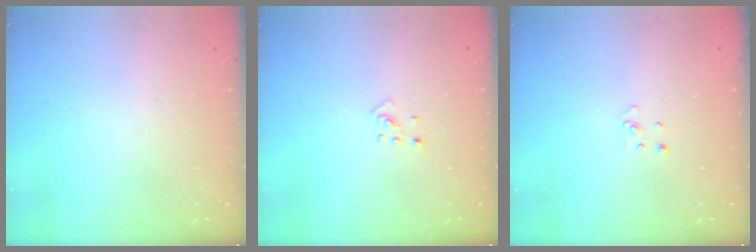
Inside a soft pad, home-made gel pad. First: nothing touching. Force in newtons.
{"total": 2.7, "press": 2.6, "slide": 0.6}
{"total": 2.2, "press": 2.2, "slide": 0.2}